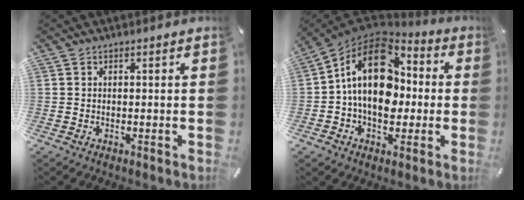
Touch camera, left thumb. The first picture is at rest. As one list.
[{"total": 17.8, "force": [1.1, 12.7, 12.4], "torque": [-0.228, 0.005, 0.019]}]